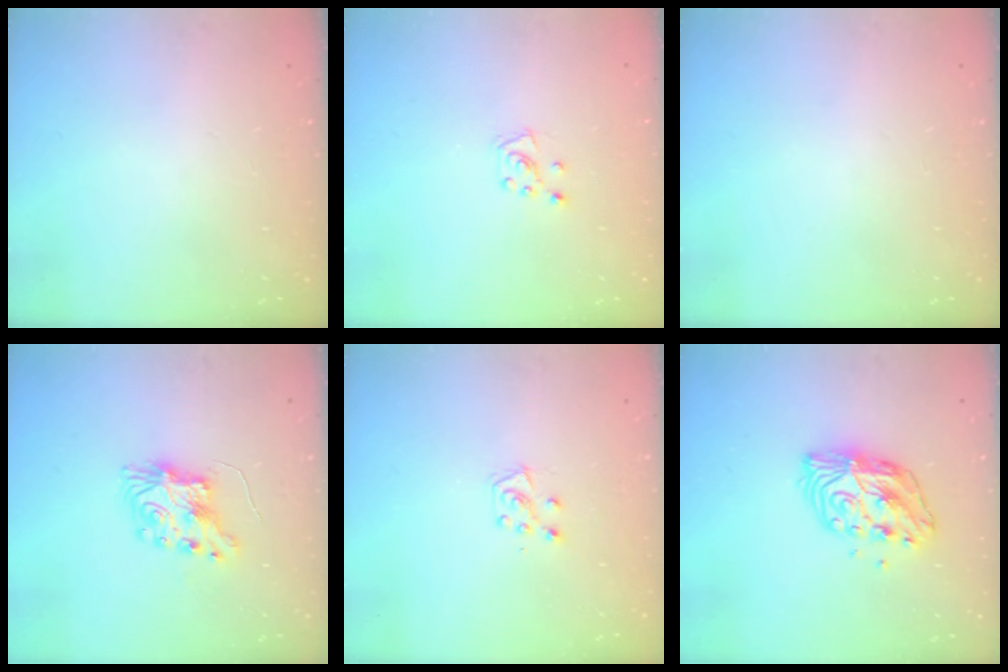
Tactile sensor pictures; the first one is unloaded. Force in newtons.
{"total": 5.9, "press": 5.8, "slide": 0.7}
{"total": 0.0}
{"total": 8.4, "press": 8.4, "slide": 0.2}
{"total": 6.3, "press": 6.3, "slide": 0.3}
{"total": 11.3, "press": 11.3, "slide": 0.7}